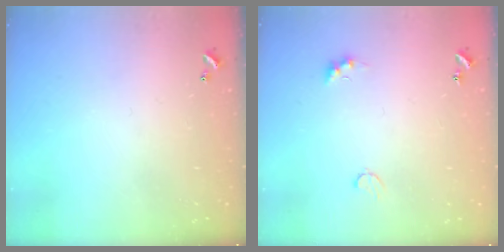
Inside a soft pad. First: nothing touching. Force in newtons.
{"total": 3.5, "press": 3.4, "slide": 0.8}